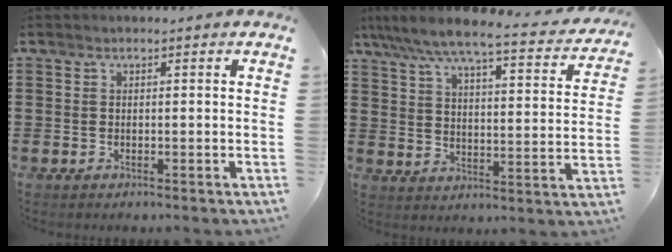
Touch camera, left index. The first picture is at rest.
{"total": 6.5, "force": [5.7, 0.2, 3.2], "torque": [-0.088, -0.039, 0.093]}